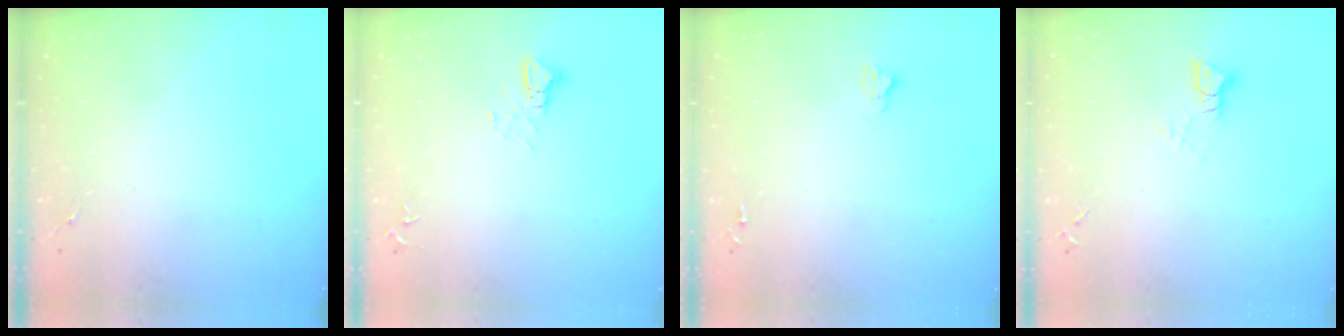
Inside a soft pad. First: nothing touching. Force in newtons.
{"total": 3.4, "press": 3.4, "slide": 0.4}
{"total": 2.7, "press": 2.7, "slide": 0.0}
{"total": 3.8, "press": 3.8, "slide": 0.4}